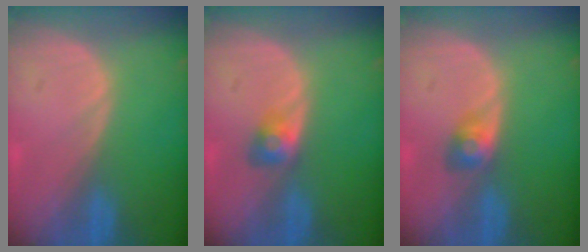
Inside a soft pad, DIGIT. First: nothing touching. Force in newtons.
{"total": 2.9, "press": 2.5, "slide": 1.4}
{"total": 2.9, "press": 2.6, "slide": 1.1}